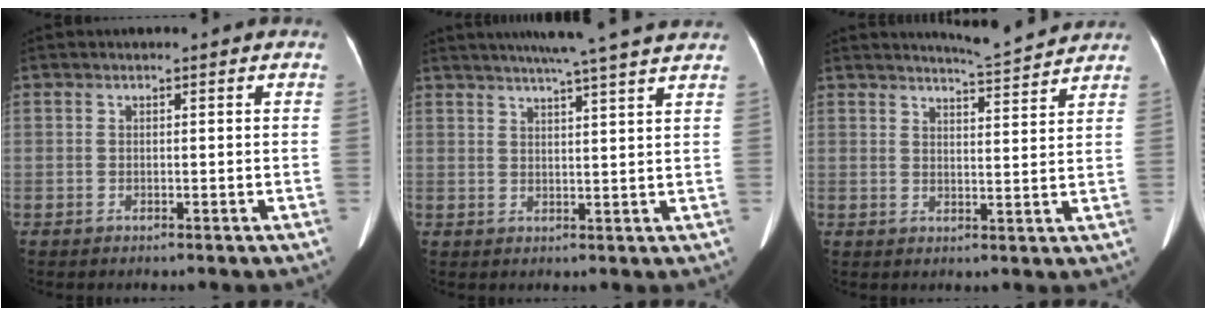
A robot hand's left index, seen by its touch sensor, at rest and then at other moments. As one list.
[{"total": 13.5, "force": [11.5, -0.9, 6.9], "torque": [-0.109, 0.012, 0.140]}, {"total": 5.7, "force": [5.6, -1.0, 0.5], "torque": [-0.022, -0.010, 0.077]}]